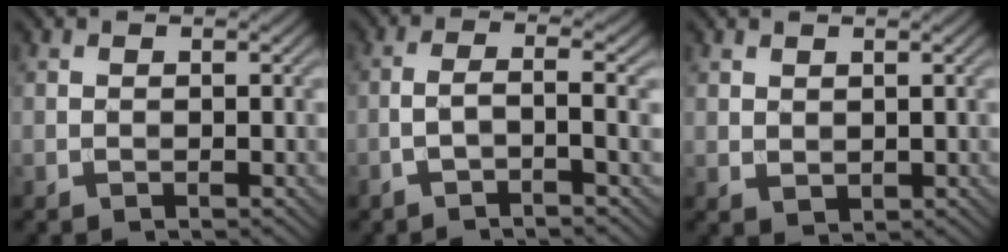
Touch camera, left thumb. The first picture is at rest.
{"total": 3.8, "force": [-1.4, 0.6, 3.5], "torque": [-0.056, 0.008, -0.043]}
{"total": 1.4, "force": [0.9, 0.8, 0.6], "torque": [-0.016, -0.005, 0.022]}